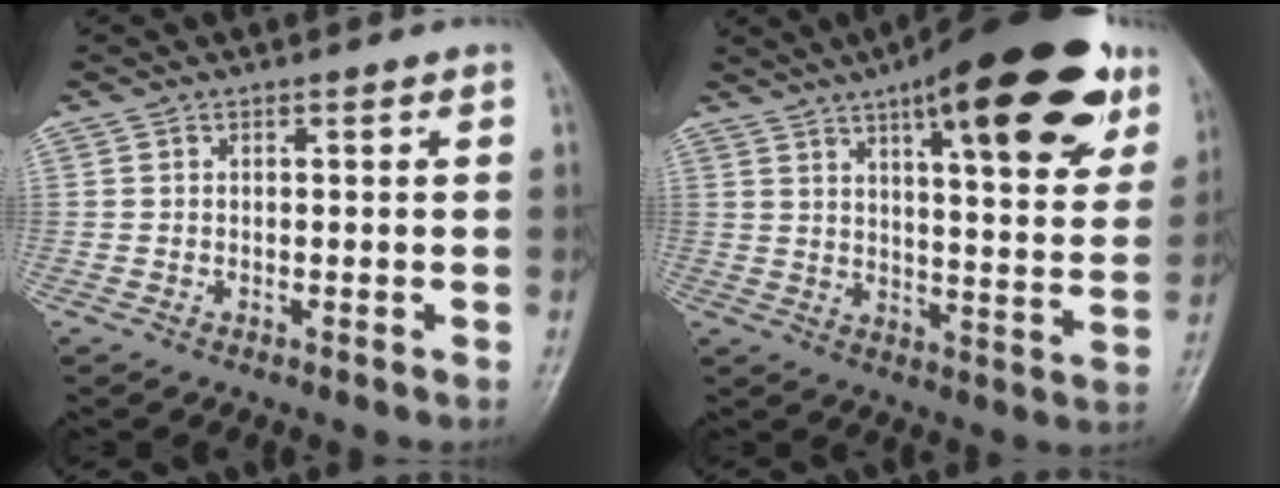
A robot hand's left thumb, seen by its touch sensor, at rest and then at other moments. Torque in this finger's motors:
{"motor_torque": [0.50, 0.64, 1.97, -0.80, 0.31]}